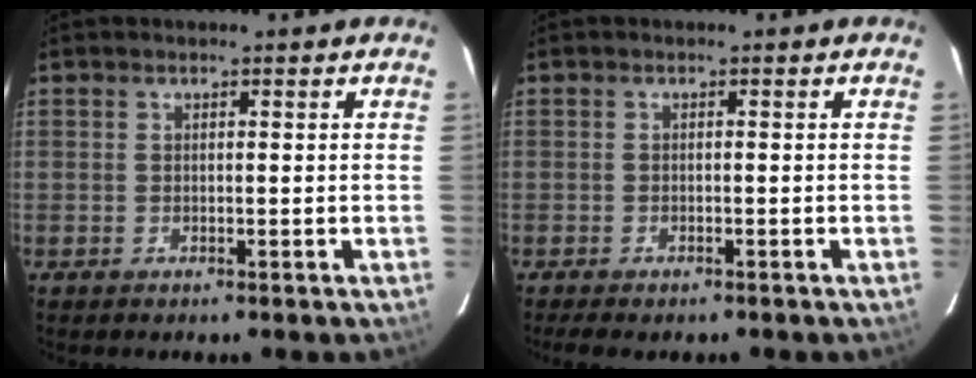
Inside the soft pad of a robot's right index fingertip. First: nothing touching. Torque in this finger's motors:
{"motor_torque": [0.18, -0.51, 0.18, 0.03]}